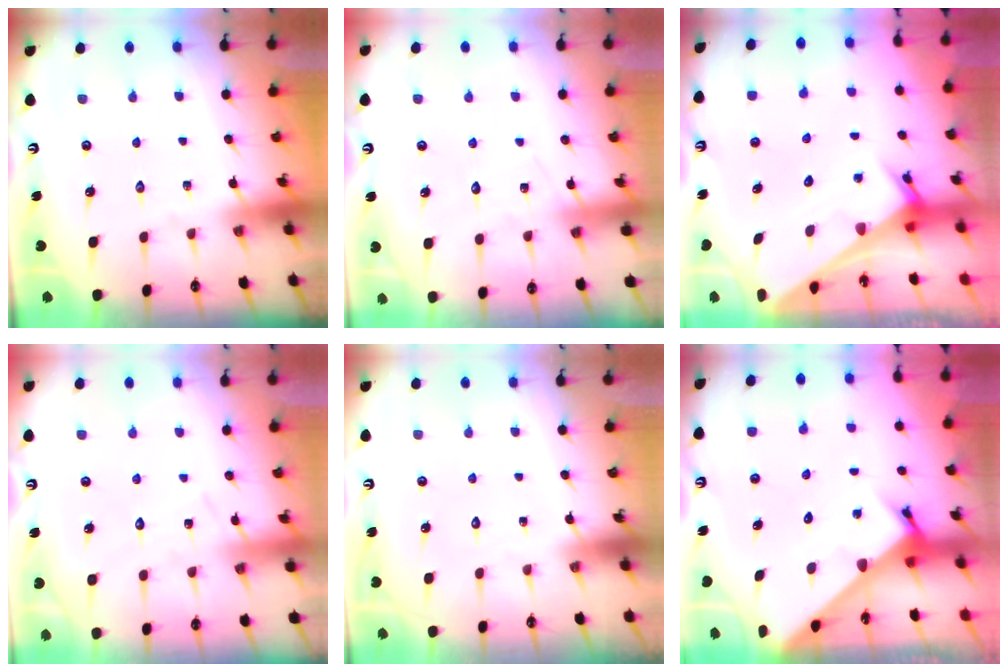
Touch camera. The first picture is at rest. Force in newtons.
{"total": 4.7, "press": 4.7, "slide": 0.4}
{"total": 3.2, "press": 3.2, "slide": 0.2}
{"total": 7.3, "press": 7.3, "slide": 0.2}
{"total": 1.6, "press": 1.6, "slide": 0.1}
{"total": 3.3, "press": 3.3, "slide": 0.2}